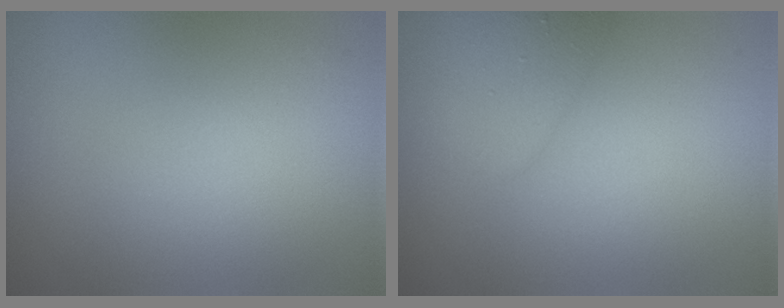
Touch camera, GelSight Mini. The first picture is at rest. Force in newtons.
{"total": 2.4, "press": 2.4, "slide": 0.2}